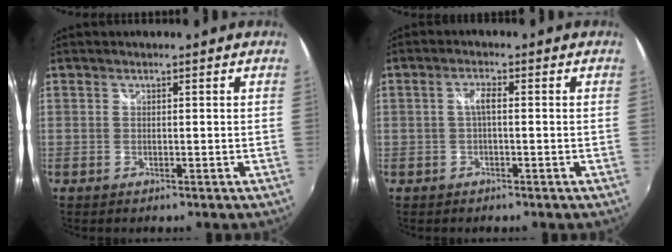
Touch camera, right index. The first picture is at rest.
{"total": 2.2, "force": [-0.1, 0.5, 2.1], "torque": [-0.042, 0.006, -0.003]}